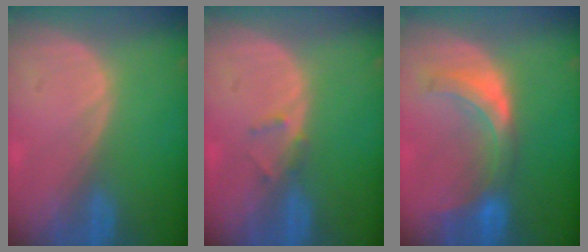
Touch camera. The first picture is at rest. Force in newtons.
{"total": 1.3, "press": 1.1, "slide": 0.8}
{"total": 7.4, "press": 6.8, "slide": 2.8}